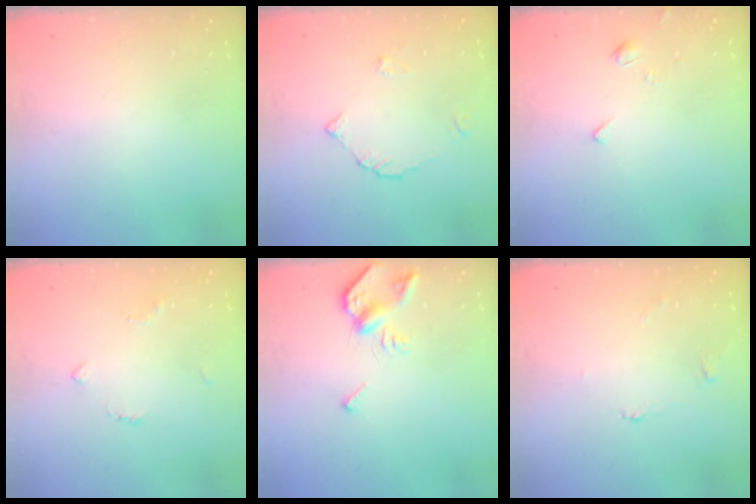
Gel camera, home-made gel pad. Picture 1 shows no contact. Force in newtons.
{"total": 3.0, "press": 3.0, "slide": 0.3}
{"total": 2.5, "press": 2.5, "slide": 0.5}
{"total": 2.8, "press": 2.7, "slide": 0.7}
{"total": 5.5, "press": 5.4, "slide": 1.0}
{"total": 2.2, "press": 2.2, "slide": 0.4}